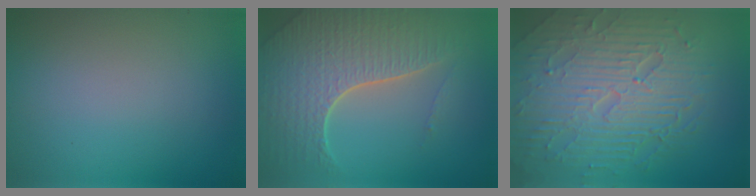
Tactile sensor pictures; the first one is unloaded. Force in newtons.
{"total": 7.4, "press": 5.3, "slide": 5.3}
{"total": 9.6, "press": 6.3, "slide": 7.3}